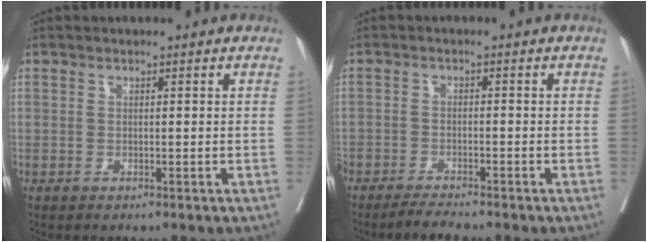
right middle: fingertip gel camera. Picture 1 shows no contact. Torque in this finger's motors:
{"motor_torque": [1.08, -1.06, 0.62, 0.15]}